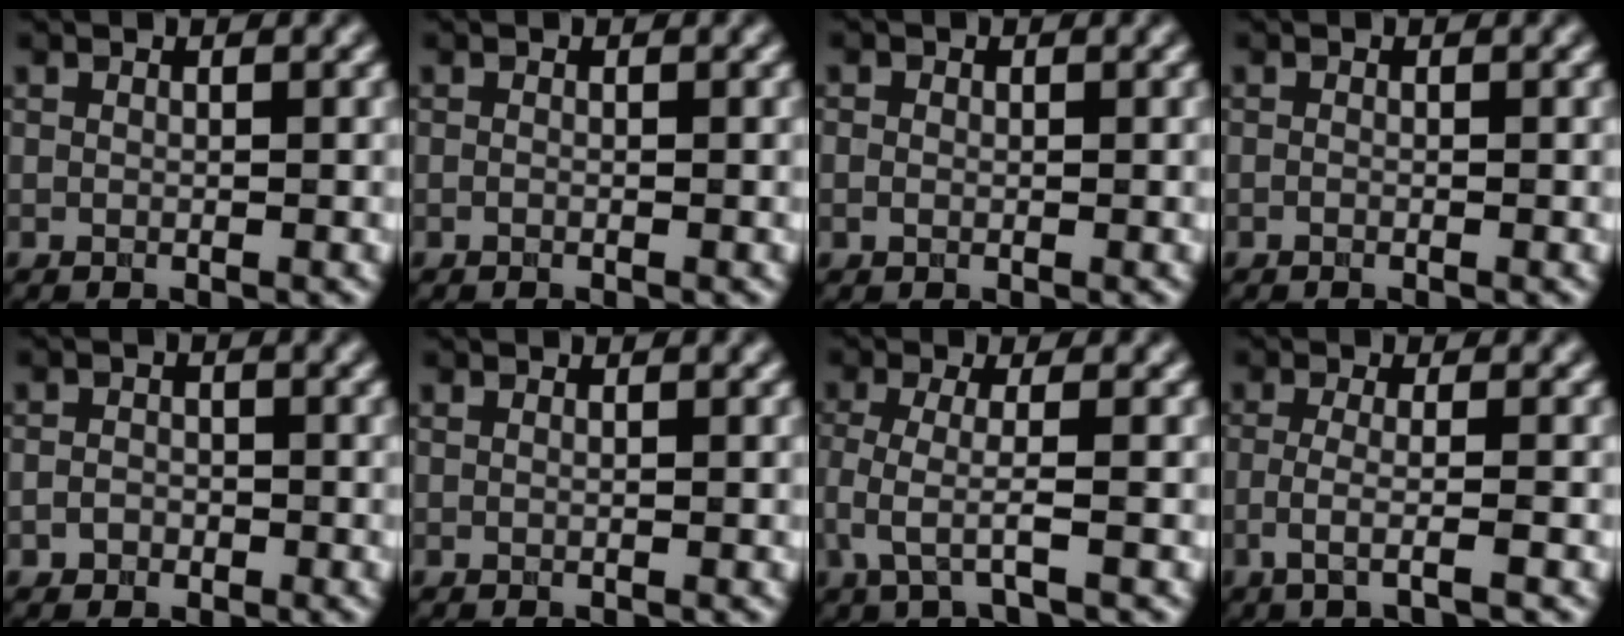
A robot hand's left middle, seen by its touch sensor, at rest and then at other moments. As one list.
[{"total": 0.0}, {"total": 0.9, "force": [0.0, 0.8, 0.4], "torque": [-0.007, -0.001, -0.002]}, {"total": 0.0}, {"total": 1.5, "force": [-0.6, 1.2, 0.5], "torque": [-0.005, 0.000, -0.015]}, {"total": 0.6, "force": [0.5, 0.2, 0.3], "torque": [-0.007, -0.004, 0.003]}, {"total": 2.9, "force": [-1.0, 0.5, 2.7], "torque": [-0.062, -0.004, -0.024]}, {"total": 2.8, "force": [-0.9, 0.7, 2.6], "torque": [-0.042, -0.004, -0.028]}]